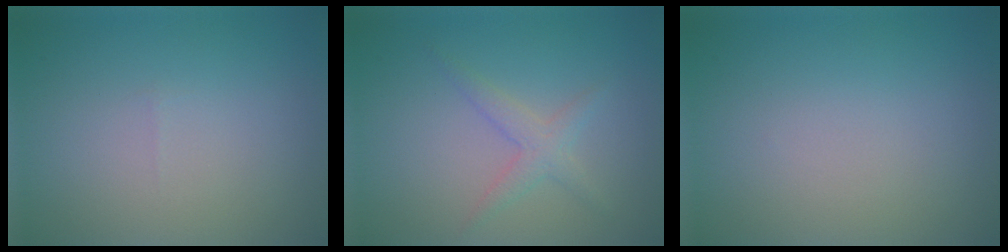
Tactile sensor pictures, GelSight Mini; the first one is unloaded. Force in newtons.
{"total": 1.9, "press": 1.9, "slide": 0.1}
{"total": 0.0}